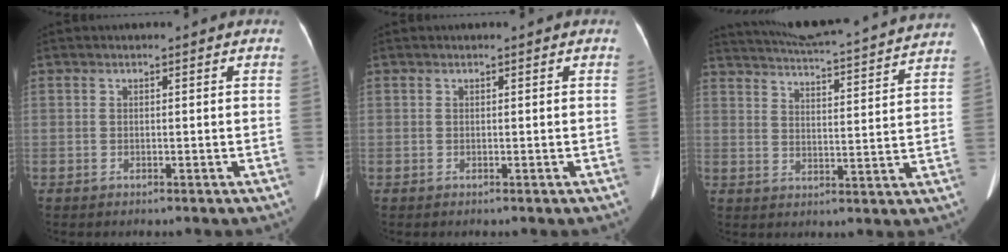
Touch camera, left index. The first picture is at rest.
{"total": 0.0}
{"total": 24.4, "force": [22.9, 1.1, 8.2], "torque": [-0.138, -0.018, 0.294]}